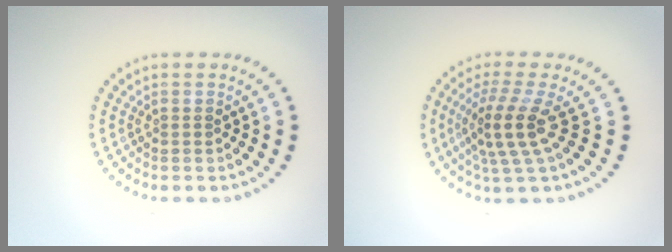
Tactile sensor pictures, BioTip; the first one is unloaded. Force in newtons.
{"total": 3.8, "press": 2.7, "slide": 2.7}